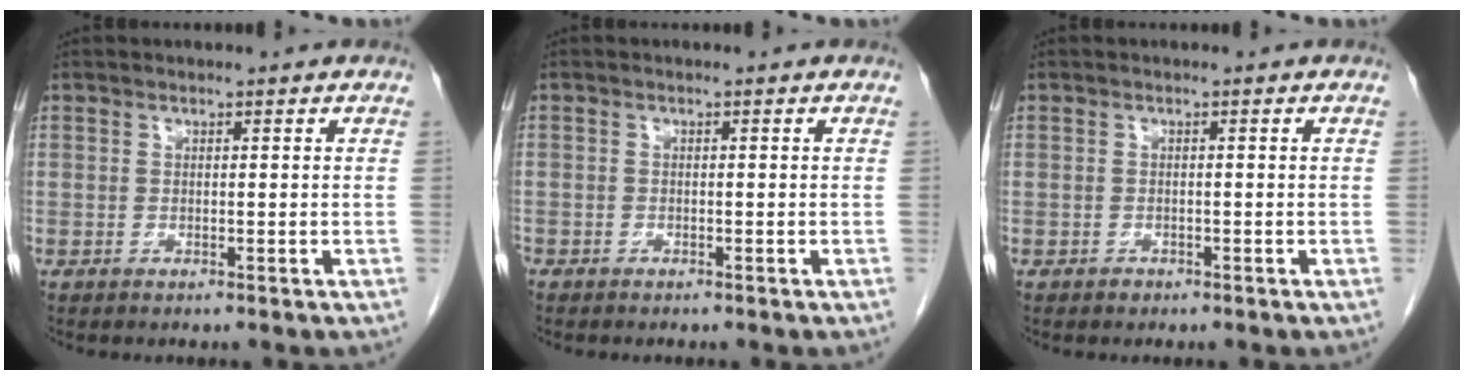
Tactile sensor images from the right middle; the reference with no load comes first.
{"total": 0.6, "force": [-0.5, 0.3, 0.1], "torque": [-0.005, 0.001, -0.011]}
{"total": 0.6, "force": [-0.5, 0.4, 0.1], "torque": [-0.003, 0.001, -0.008]}